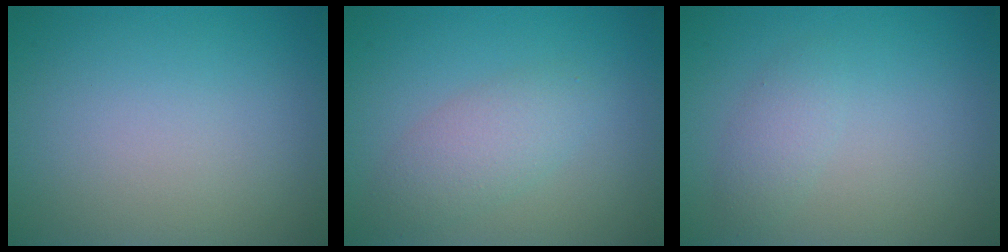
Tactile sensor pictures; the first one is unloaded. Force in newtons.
{"total": 2.8, "press": 2.8, "slide": 0.0}
{"total": 1.6, "press": 1.6, "slide": 0.1}